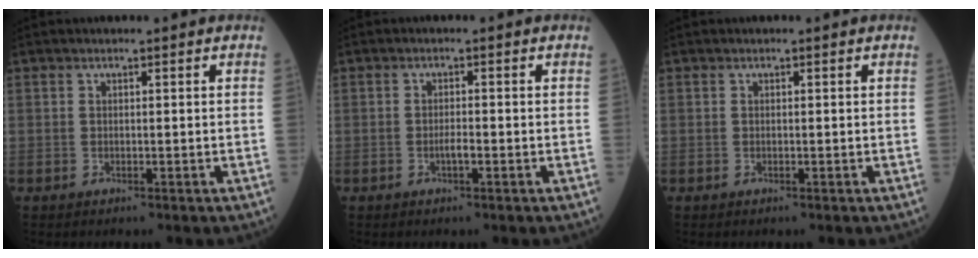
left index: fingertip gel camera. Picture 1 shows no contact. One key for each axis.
{"total": 1.4, "fx": -0.6, "fy": 0.2, "fz": 1.3, "tx": -0.024, "ty": 0.001, "tz": -0.011}
{"total": 0.0}